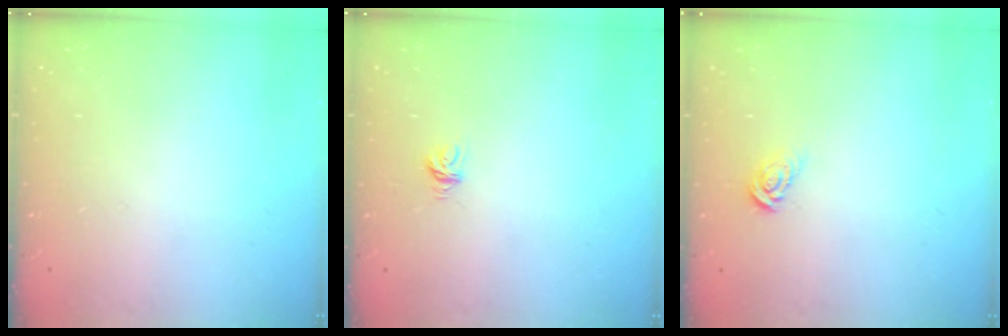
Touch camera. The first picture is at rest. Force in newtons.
{"total": 3.8, "press": 3.8, "slide": 0.2}
{"total": 5.2, "press": 5.2, "slide": 0.4}